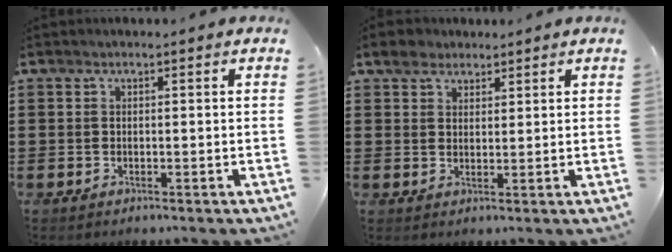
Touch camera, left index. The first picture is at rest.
{"total": 3.0, "force": [2.2, 1.9, 0.6], "torque": [-0.014, 0.009, 0.039]}